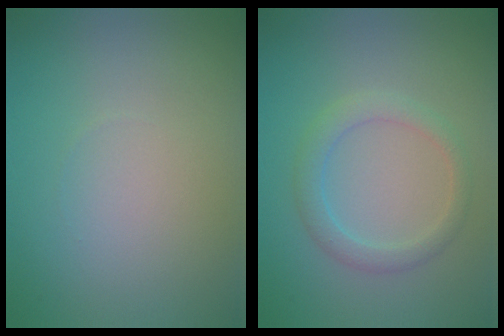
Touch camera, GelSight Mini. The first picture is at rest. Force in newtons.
{"total": 2.4, "press": 2.4, "slide": 0.1}